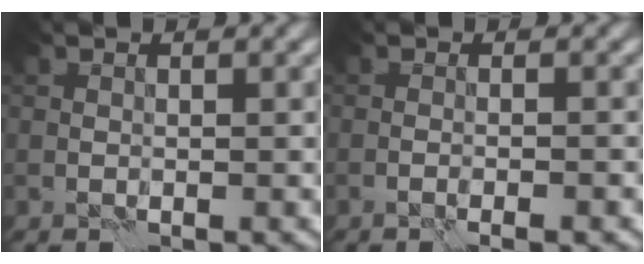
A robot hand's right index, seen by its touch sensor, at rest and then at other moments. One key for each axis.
{"total": 2.5, "fx": -1.5, "fy": 0.4, "fz": 1.9, "tx": -0.018, "ty": 0.005, "tz": -0.025}